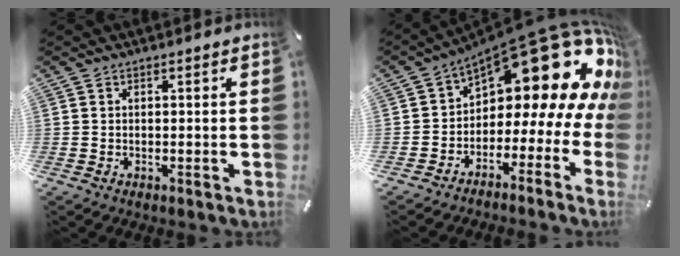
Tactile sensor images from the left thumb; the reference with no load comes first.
{"total": 21.0, "force": [10.7, 10.3, 14.8], "torque": [-0.201, -0.087, 0.185]}